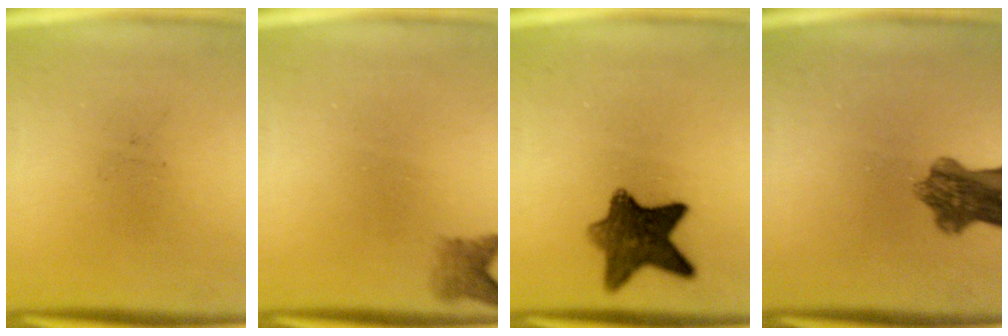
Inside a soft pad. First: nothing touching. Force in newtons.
{"total": 2.3}
{"total": 9.3}
{"total": 7.4}